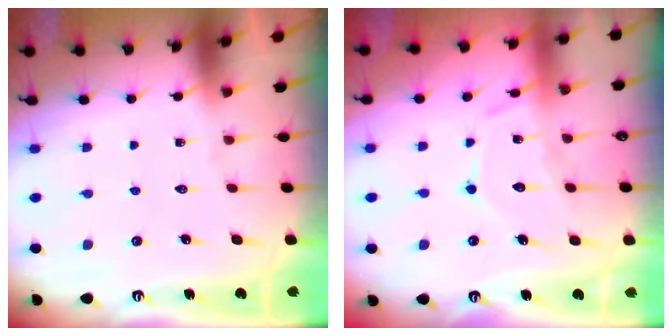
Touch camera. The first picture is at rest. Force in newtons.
{"total": 11.5, "press": 11.5, "slide": 0.9}